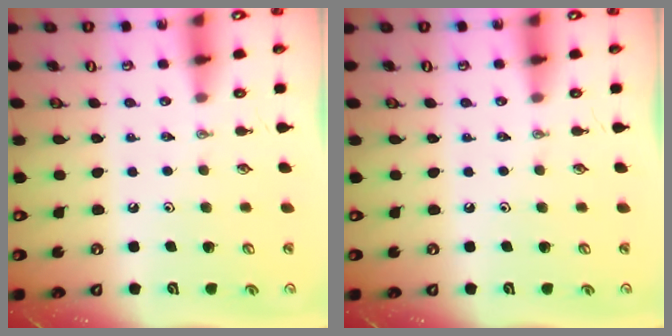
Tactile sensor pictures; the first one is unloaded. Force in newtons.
{"total": 0.0}